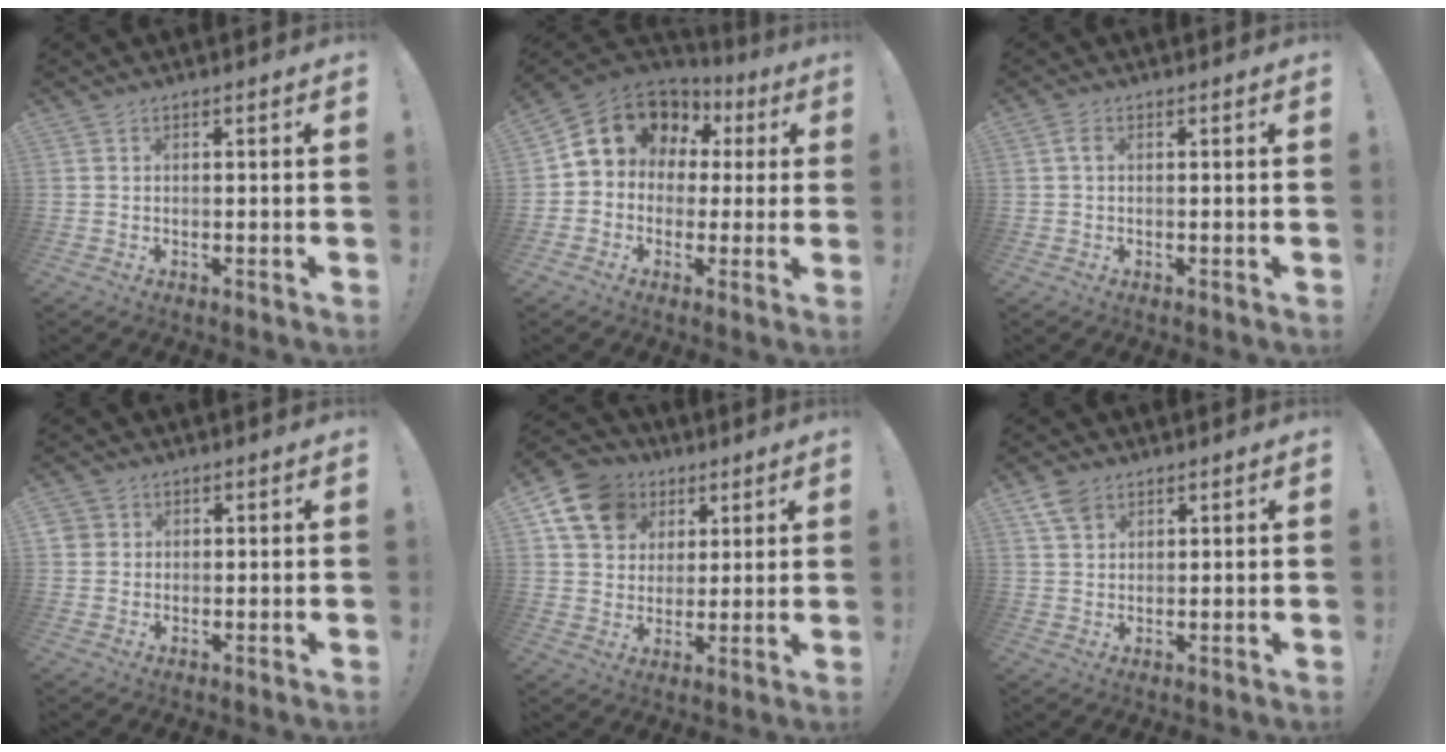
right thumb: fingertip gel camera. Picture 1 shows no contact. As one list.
[{"total": 11.1, "force": [4.2, 9.2, 4.4], "torque": [-0.066, -0.026, 0.088]}, {"total": 1.9, "force": [0.2, 1.0, 1.6], "torque": [-0.033, 0.006, 0.003]}, {"total": 2.4, "force": [0.8, 2.2, 0.5], "torque": [-0.007, 0.000, 0.015]}, {"total": 13.8, "force": [6.3, 10.8, 5.8], "torque": [-0.086, -0.031, 0.125]}, {"total": 5.1, "force": [3.2, 3.1, 2.5], "torque": [-0.045, -0.009, 0.062]}]